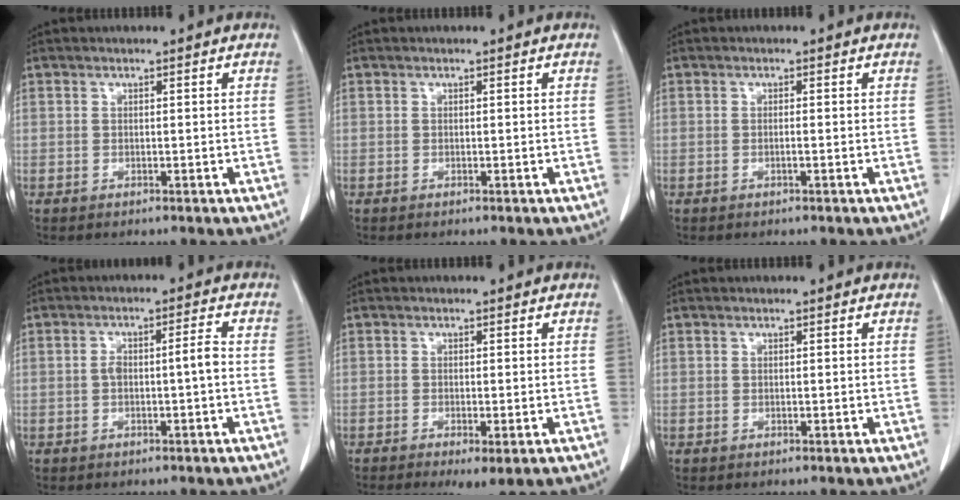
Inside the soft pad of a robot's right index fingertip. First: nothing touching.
{"total": 0.0}
{"total": 0.5, "force": [-0.2, -0.1, 0.5], "torque": [-0.008, 0.002, -0.002]}
{"total": 3.8, "force": [-0.5, 0.4, 3.7], "torque": [-0.070, 0.015, -0.004]}
{"total": 4.3, "force": [-2.6, 1.1, 3.3], "torque": [-0.040, -0.011, -0.032]}
{"total": 0.0}